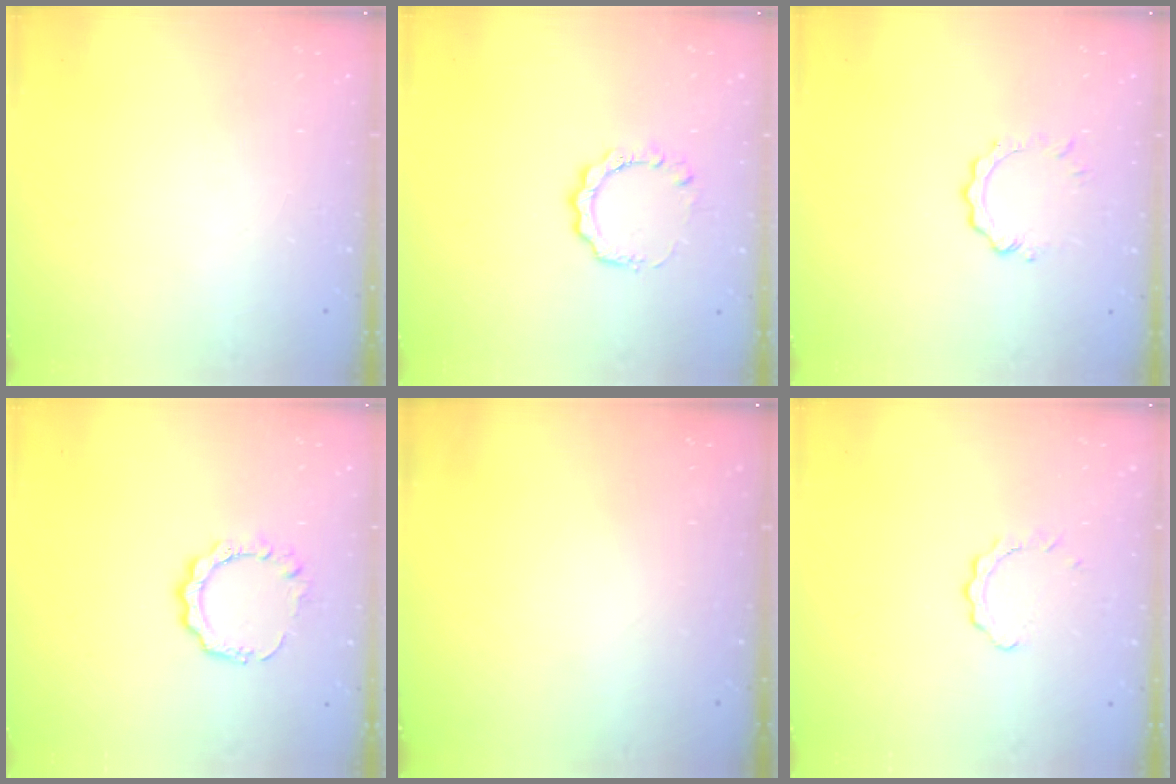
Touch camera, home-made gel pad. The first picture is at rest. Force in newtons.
{"total": 6.0, "press": 6.0, "slide": 0.4}
{"total": 3.3, "press": 3.2, "slide": 0.3}
{"total": 7.3, "press": 7.2, "slide": 0.6}
{"total": 0.0}
{"total": 2.4, "press": 2.4, "slide": 0.3}